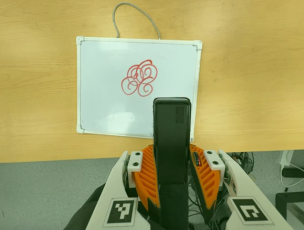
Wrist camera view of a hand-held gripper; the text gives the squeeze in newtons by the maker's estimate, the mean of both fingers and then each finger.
{"total": 5.0, "left": 3.4, "right": 6.6}